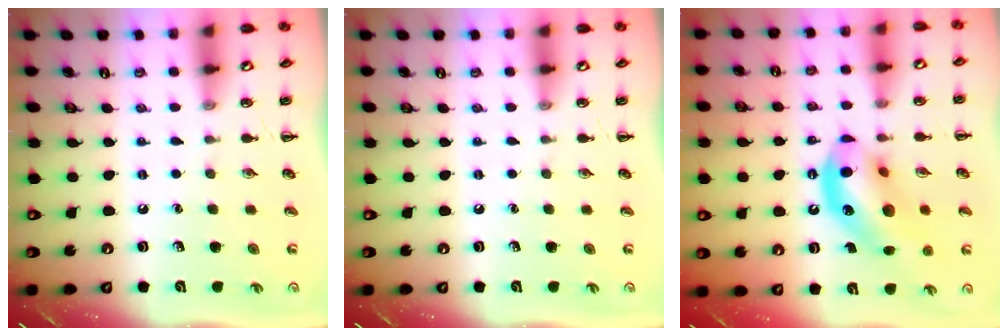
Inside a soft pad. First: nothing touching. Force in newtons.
{"total": 0.0}
{"total": 14.9, "press": 14.4, "slide": 3.9}